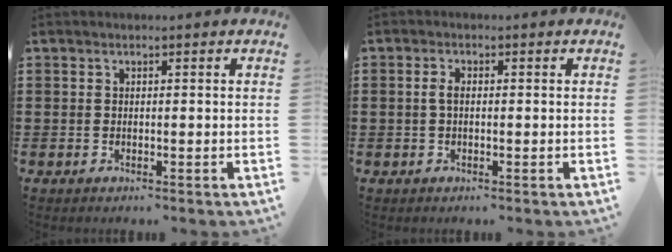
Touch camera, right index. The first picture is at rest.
{"total": 1.8, "force": [-0.1, 0.8, 1.6], "torque": [-0.040, 0.000, -0.004]}